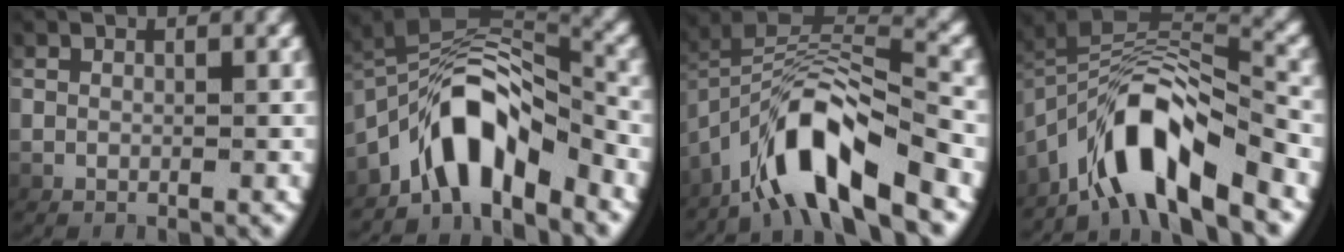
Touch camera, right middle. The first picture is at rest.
{"total": 8.4, "force": [-3.1, 4.8, 6.2], "torque": [-0.119, 0.002, -0.049]}
{"total": 7.6, "force": [-4.2, 2.6, 5.8], "torque": [-0.102, 0.000, -0.066]}
{"total": 8.9, "force": [-4.3, 4.1, 6.6], "torque": [-0.118, -0.001, -0.067]}